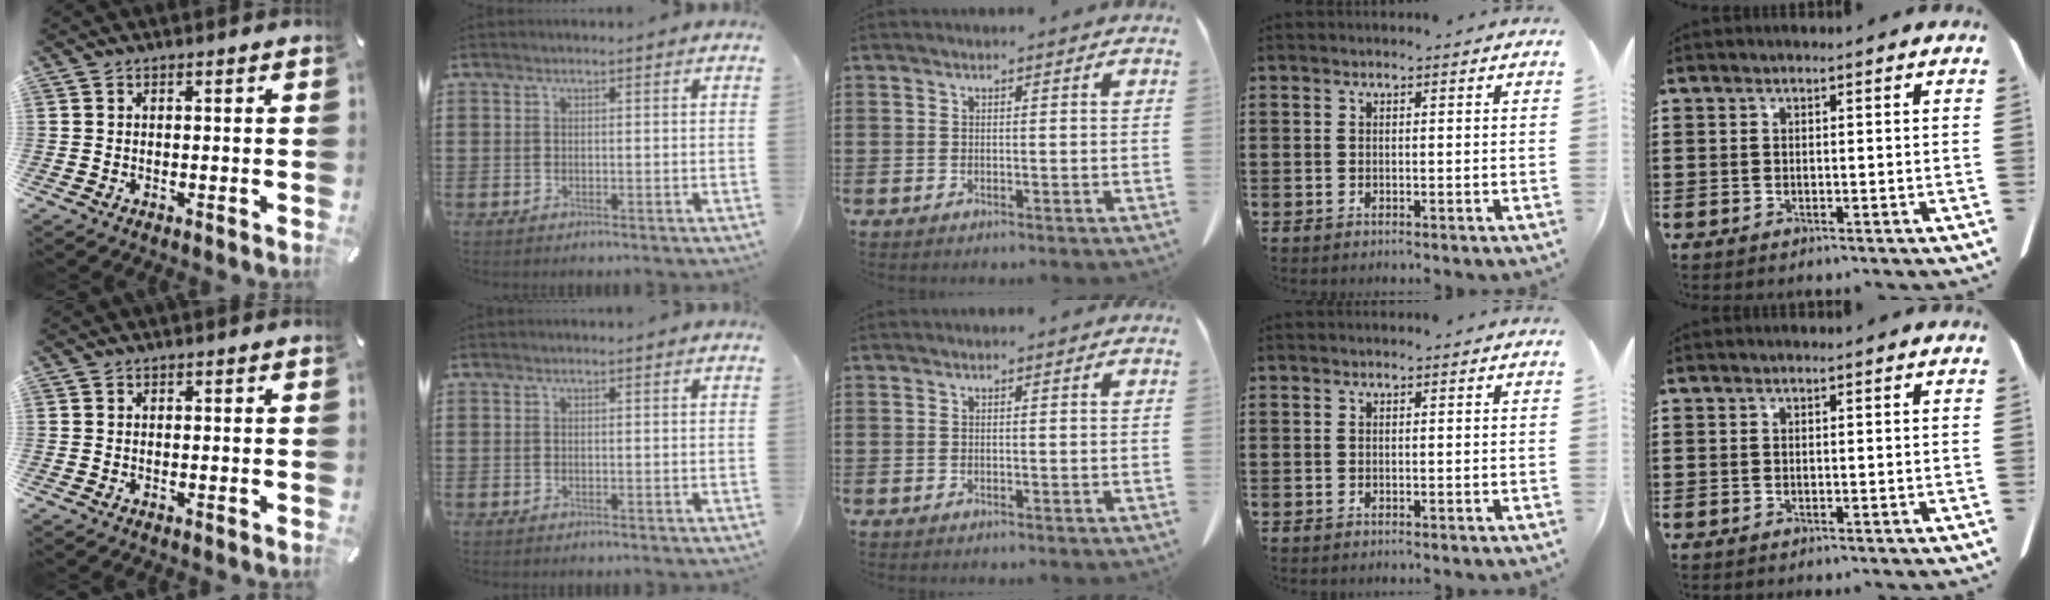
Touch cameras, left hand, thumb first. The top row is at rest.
{}